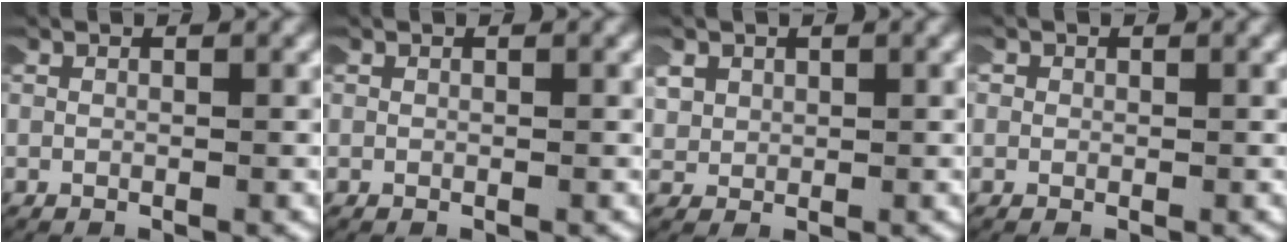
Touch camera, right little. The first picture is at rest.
{"total": 0.0}
{"total": 2.4, "force": [1.0, 2.0, 1.0], "torque": [-0.039, -0.003, 0.021]}
{"total": 0.9, "force": [0.0, 0.9, 0.0], "torque": [-0.003, 0.003, -0.005]}